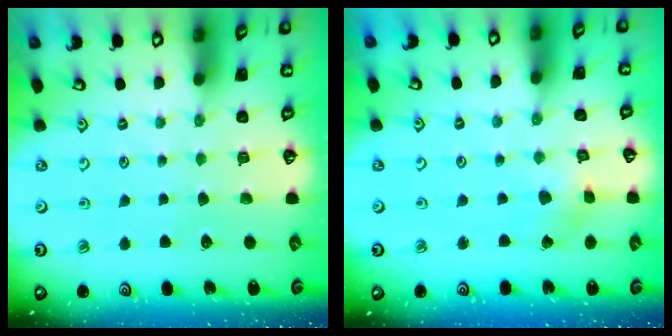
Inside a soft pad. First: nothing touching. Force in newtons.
{"total": 2.2, "press": 2.2, "slide": 0.2}